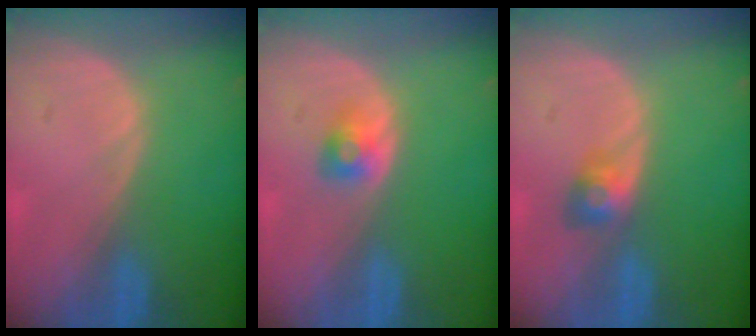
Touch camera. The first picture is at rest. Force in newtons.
{"total": 2.4, "press": 2.2, "slide": 0.7}
{"total": 3.0, "press": 2.7, "slide": 1.4}